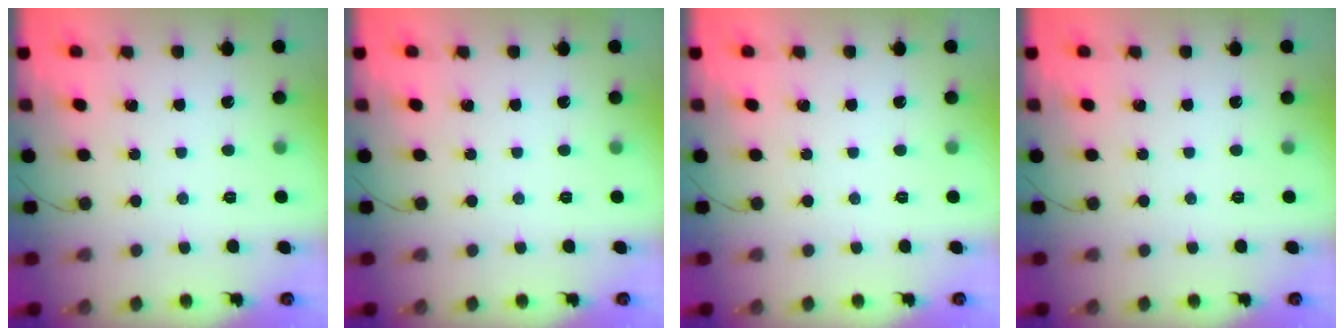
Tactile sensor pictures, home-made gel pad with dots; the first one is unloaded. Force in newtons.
{"total": 0.0}
{"total": 0.0}
{"total": 0.0}